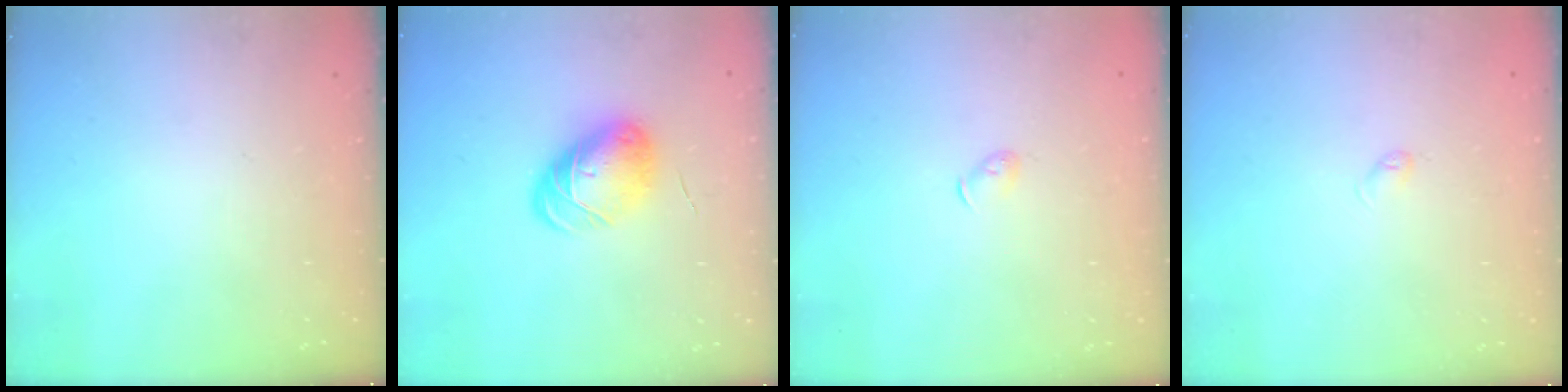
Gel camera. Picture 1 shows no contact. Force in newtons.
{"total": 9.7, "press": 9.7, "slide": 0.1}
{"total": 3.4, "press": 3.3, "slide": 0.8}
{"total": 2.7, "press": 2.6, "slide": 0.4}